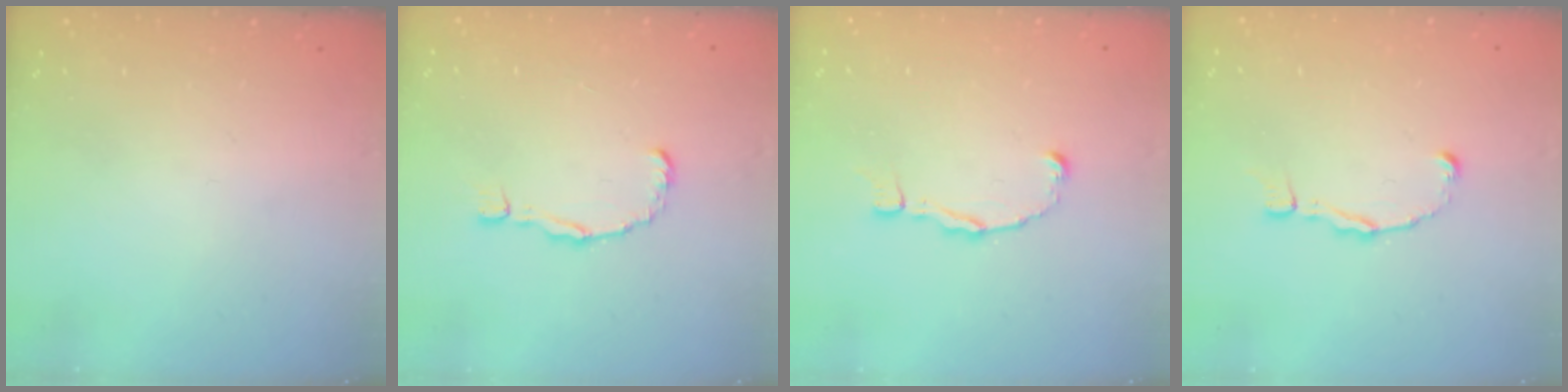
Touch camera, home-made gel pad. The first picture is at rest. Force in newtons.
{"total": 2.4, "press": 2.3, "slide": 0.3}
{"total": 2.5, "press": 2.5, "slide": 0.2}
{"total": 2.4, "press": 2.3, "slide": 0.4}